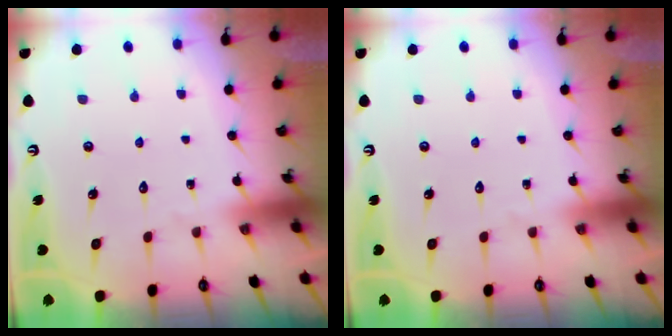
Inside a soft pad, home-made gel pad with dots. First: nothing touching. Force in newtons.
{"total": 0.0}